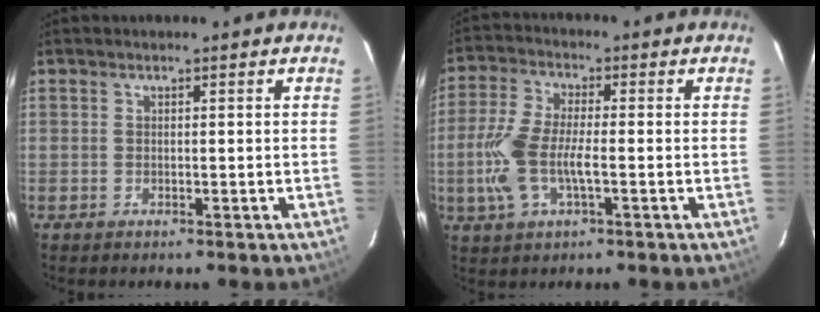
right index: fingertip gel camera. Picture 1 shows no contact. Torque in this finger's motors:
{"motor_torque": [1.16, -0.59, 0.84, 0.21]}